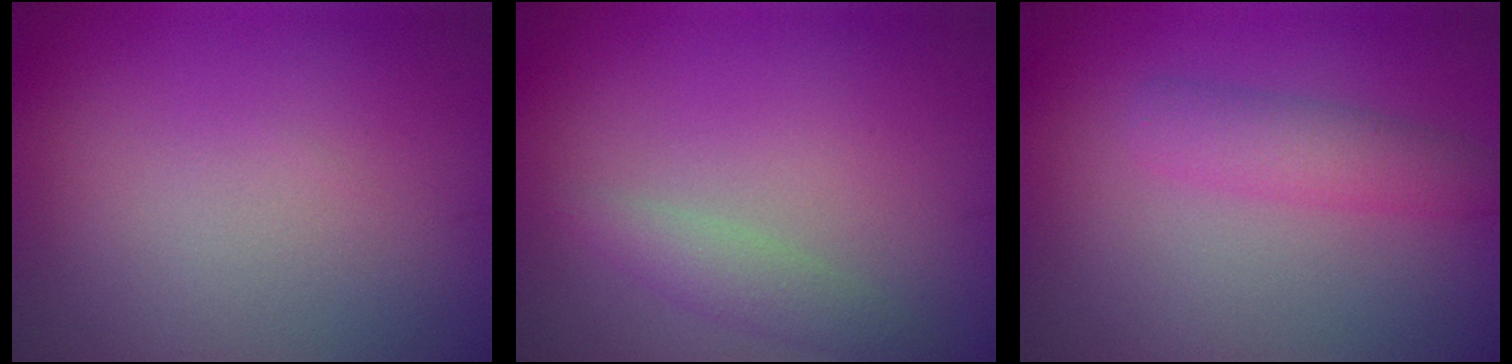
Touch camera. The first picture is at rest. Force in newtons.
{"total": 2.0, "press": 2.0, "slide": 0.1}
{"total": 2.8, "press": 2.8, "slide": 0.1}